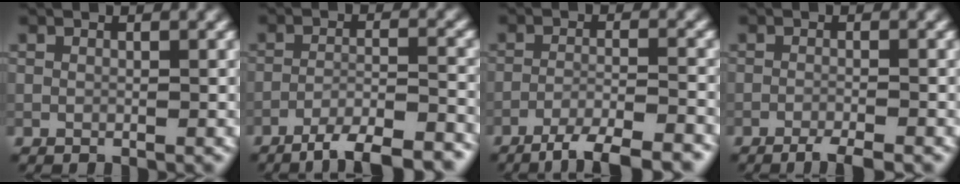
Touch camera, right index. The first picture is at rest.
{"total": 7.1, "force": [-5.7, 1.3, 4.1], "torque": [-0.056, 0.000, -0.089]}
{"total": 5.6, "force": [-4.4, 0.8, 3.4], "torque": [-0.052, 0.001, -0.078]}
{"total": 2.6, "force": [-1.9, 0.4, 1.8], "torque": [-0.023, -0.002, -0.039]}